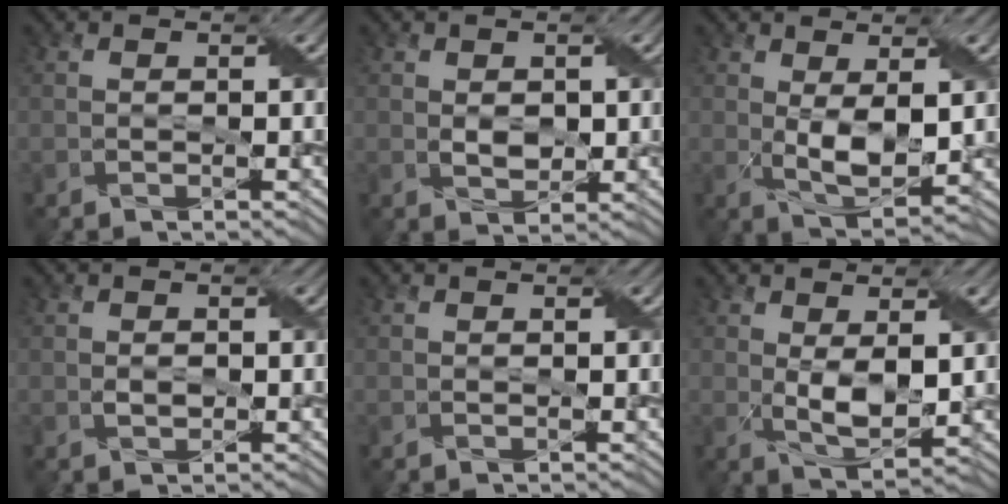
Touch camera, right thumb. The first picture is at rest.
{"total": 2.1, "force": [0.3, 1.5, 1.5], "torque": [-0.034, -0.004, 0.010]}
{"total": 5.2, "force": [0.6, 2.2, 4.6], "torque": [-0.101, -0.007, 0.016]}
{"total": 1.2, "force": [-0.1, 0.8, 0.8], "torque": [-0.016, -0.002, -0.002]}
{"total": 0.0}
{"total": 4.5, "force": [0.5, 2.0, 4.0], "torque": [-0.089, -0.007, 0.016]}